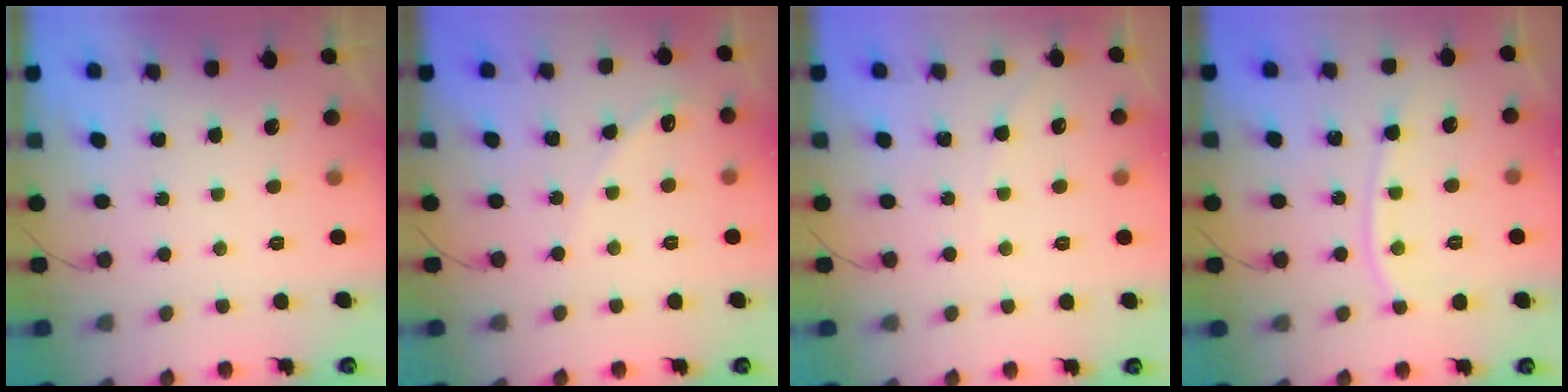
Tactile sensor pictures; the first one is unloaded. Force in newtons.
{"total": 4.8, "press": 4.8, "slide": 0.6}
{"total": 3.7, "press": 3.6, "slide": 0.8}
{"total": 8.9, "press": 8.9, "slide": 1.0}